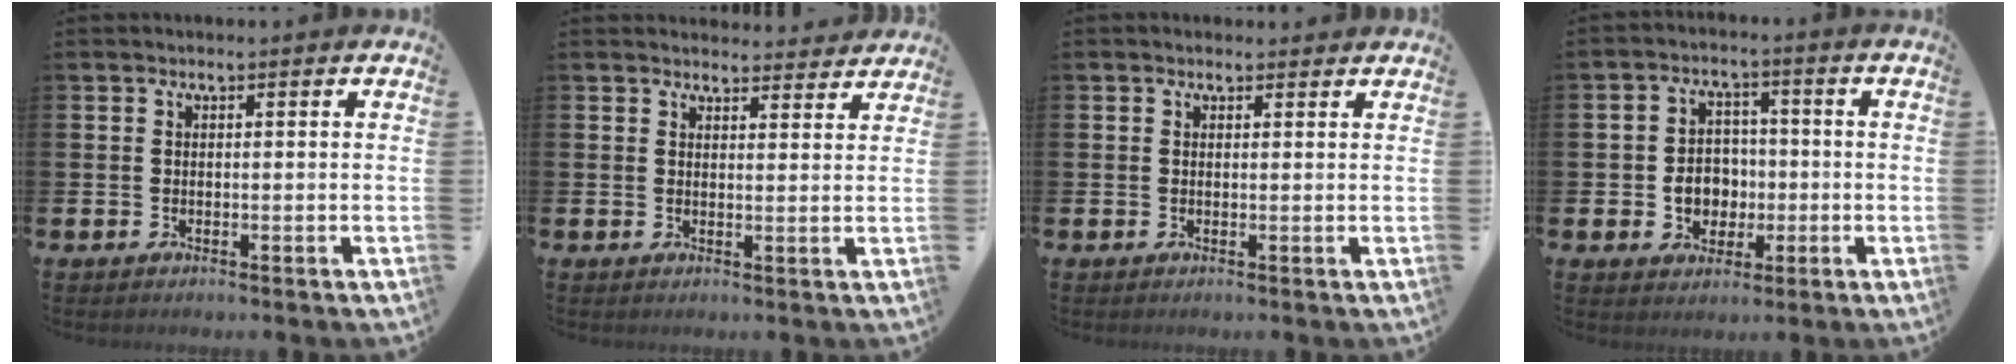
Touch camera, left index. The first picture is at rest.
{"total": 2.8, "force": [2.7, 0.4, -0.1], "torque": [0.005, -0.020, 0.047]}
{"total": 0.6, "force": [0.5, 0.4, 0.1], "torque": [0.009, 0.000, 0.006]}
{"total": 5.0, "force": [-0.7, 4.5, 2.1], "torque": [-0.031, 0.005, -0.021]}